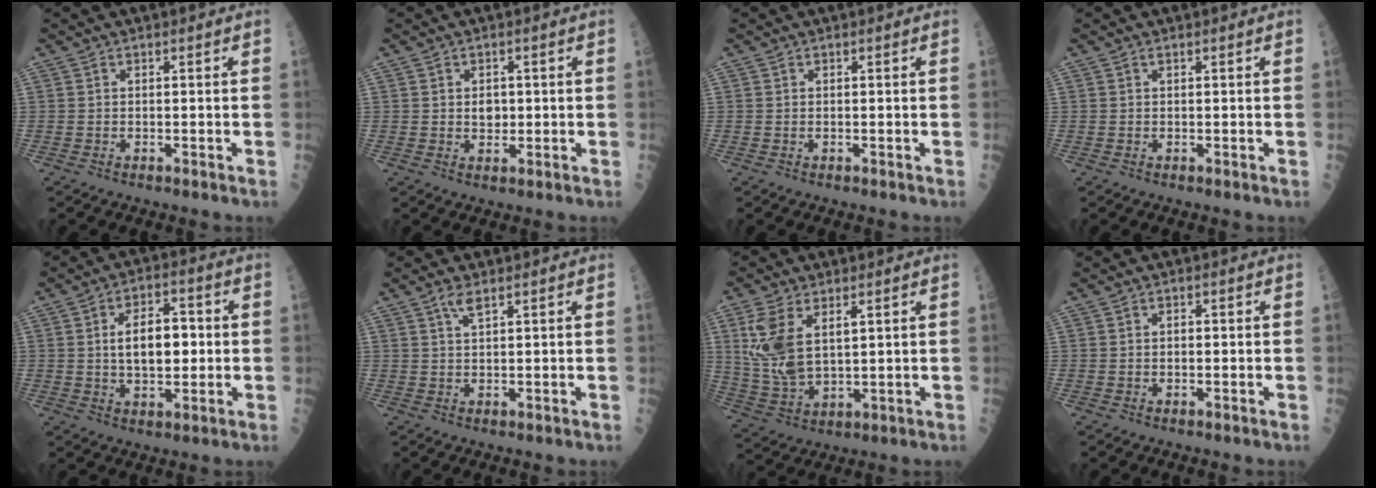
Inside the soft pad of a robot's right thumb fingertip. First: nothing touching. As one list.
[{"total": 2.6, "force": [0.2, 2.0, 1.6], "torque": [-0.009, 0.001, 0.004]}, {"total": 0.0}, {"total": 0.0}, {"total": 9.9, "force": [0.7, 5.3, 8.4], "torque": [-0.115, 0.009, 0.013]}, {"total": 2.2, "force": [1.5, 0.4, 1.6], "torque": [-0.032, -0.001, 0.032]}, {"total": 11.4, "force": [3.6, 6.1, 9.0], "torque": [-0.190, -0.009, 0.085]}, {"total": 1.1, "force": [0.1, 0.6, 0.9], "torque": [-0.014, 0.000, 0.000]}]